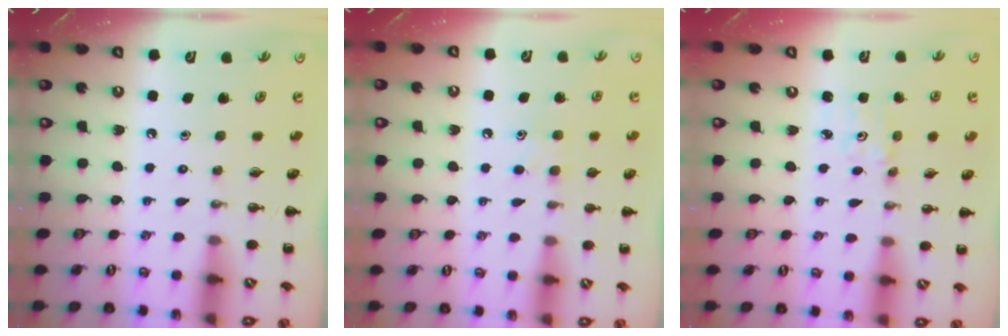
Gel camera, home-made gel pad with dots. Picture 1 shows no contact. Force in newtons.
{"total": 5.1, "press": 4.8, "slide": 1.5}
{"total": 1.6, "press": 1.6, "slide": 0.2}